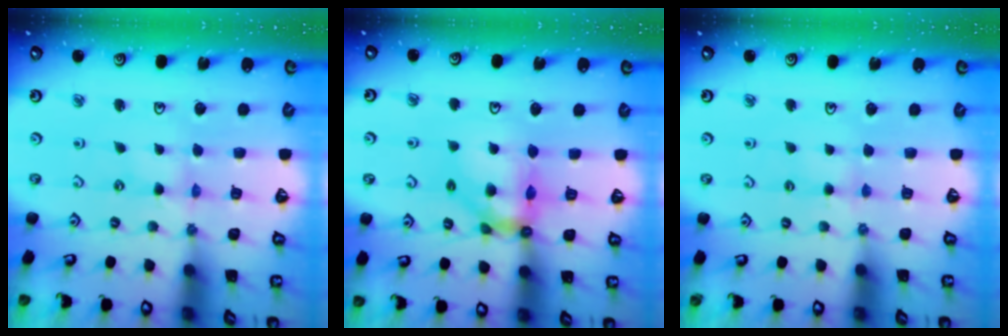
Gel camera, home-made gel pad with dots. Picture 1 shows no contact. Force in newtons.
{"total": 10.4, "press": 10.4, "slide": 1.2}
{"total": 2.6, "press": 2.6, "slide": 0.4}